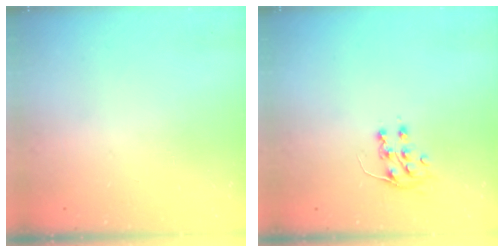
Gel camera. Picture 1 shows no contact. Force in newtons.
{"total": 7.3, "press": 7.3, "slide": 0.5}